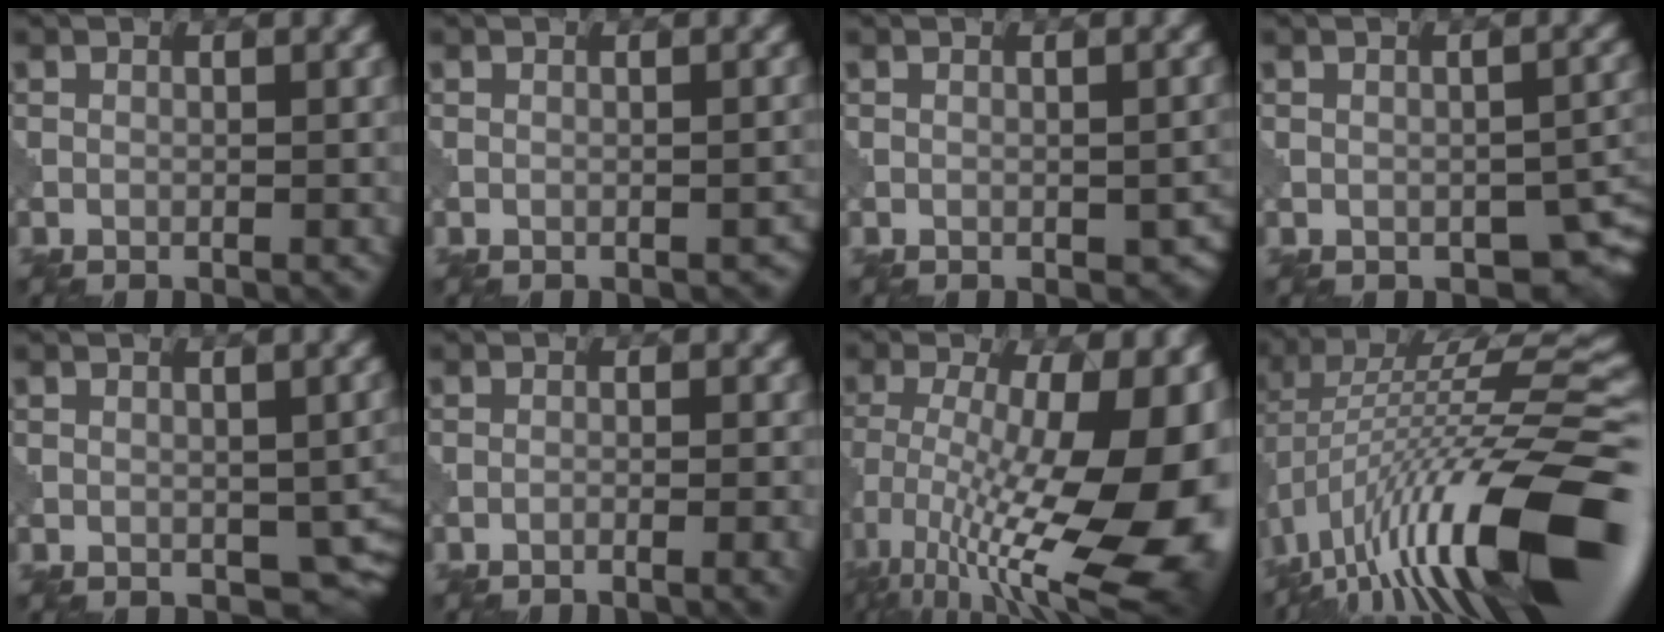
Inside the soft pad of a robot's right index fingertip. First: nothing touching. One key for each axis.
{"total": 0.8, "fx": -0.7, "fy": 0.3, "fz": 0.3, "tx": -0.005, "ty": 0.002, "tz": -0.007}
{"total": 2.2, "fx": -0.7, "fy": 1.3, "fz": 1.6, "tx": -0.019, "ty": -0.002, "tz": 0.000}
{"total": 3.8, "fx": -1.5, "fy": 2.4, "fz": 2.5, "tx": -0.021, "ty": -0.015, "tz": -0.009}
{"total": 4.3, "fx": -0.6, "fy": 2.9, "fz": 3.2, "tx": -0.043, "ty": -0.019, "tz": 0.000}
{"total": 3.1, "fx": -2.2, "fy": 0.7, "fz": 2.1, "tx": -0.028, "ty": 0.011, "tz": -0.040}
{"total": 18.0, "fx": -4.3, "fy": 6.4, "fz": 16.2, "tx": -0.243, "ty": -0.010, "tz": -0.063}
{"total": 15.9, "fx": -5.0, "fy": 4.9, "fz": 14.3, "tx": -0.235, "ty": 0.027, "tz": -0.096}